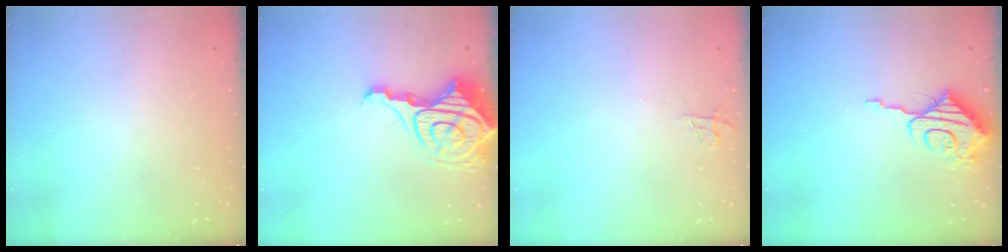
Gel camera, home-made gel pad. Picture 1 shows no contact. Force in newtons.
{"total": 13.2, "press": 13.1, "slide": 1.3}
{"total": 4.8, "press": 4.8, "slide": 0.4}
{"total": 10.2, "press": 10.2, "slide": 0.8}